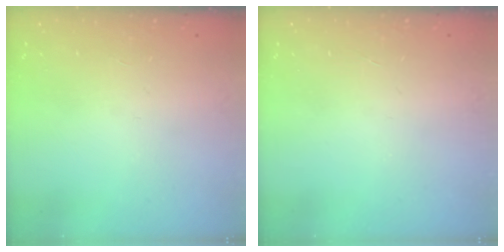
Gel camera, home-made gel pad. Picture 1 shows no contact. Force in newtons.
{"total": 0.0}